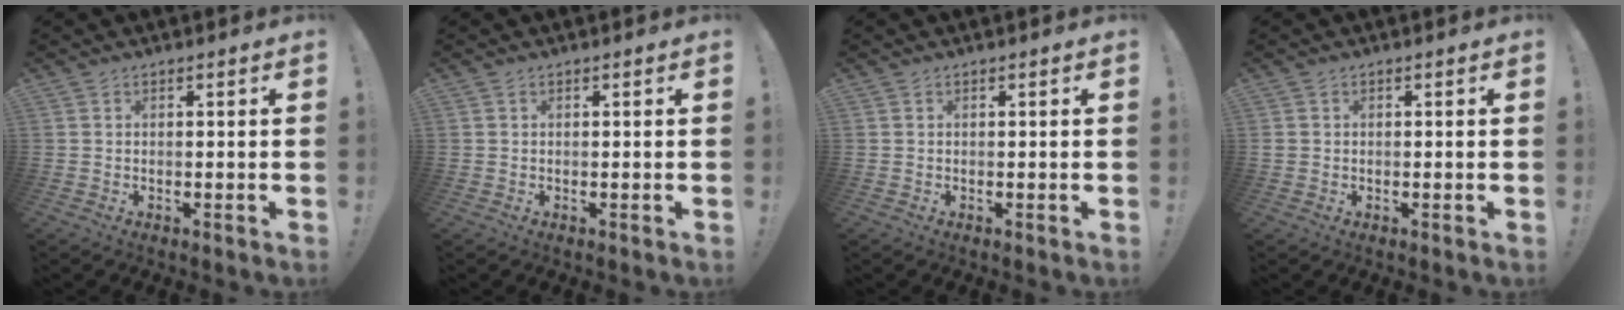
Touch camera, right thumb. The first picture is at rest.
{"total": 0.0}
{"total": 0.0}
{"total": 0.8, "force": [-0.2, 0.8, 0.0], "torque": [-0.007, 0.005, -0.001]}